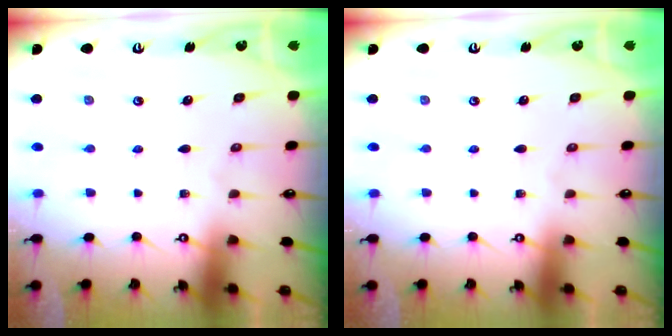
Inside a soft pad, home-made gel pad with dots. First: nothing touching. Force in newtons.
{"total": 0.0}